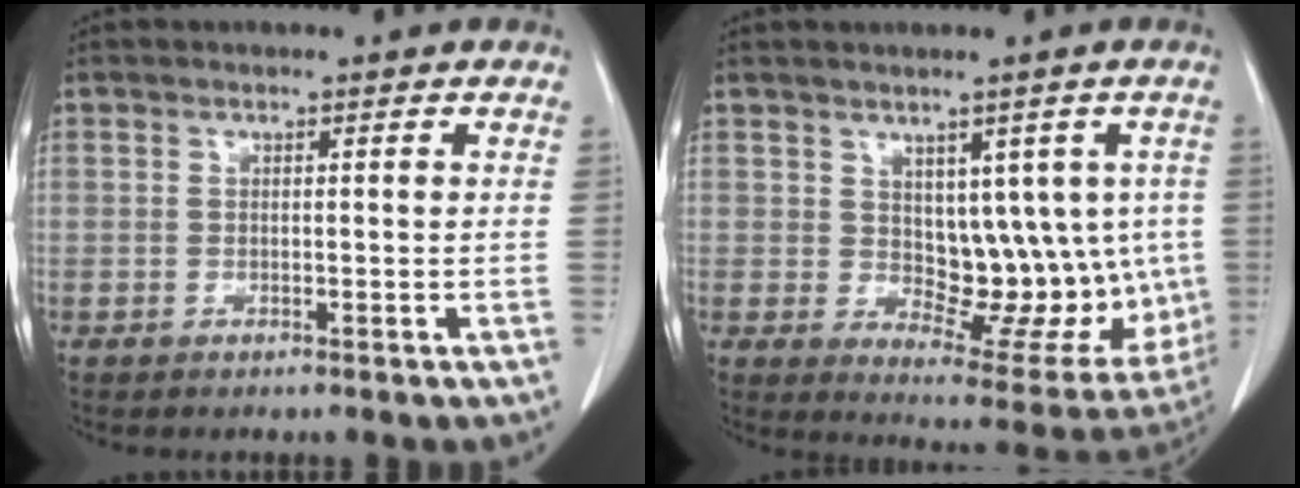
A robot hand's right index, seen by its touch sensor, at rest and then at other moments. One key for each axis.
{"total": 12.9, "fx": 0.8, "fy": 6.9, "fz": 10.9, "tx": -0.119, "ty": 0.004, "tz": 0.034}